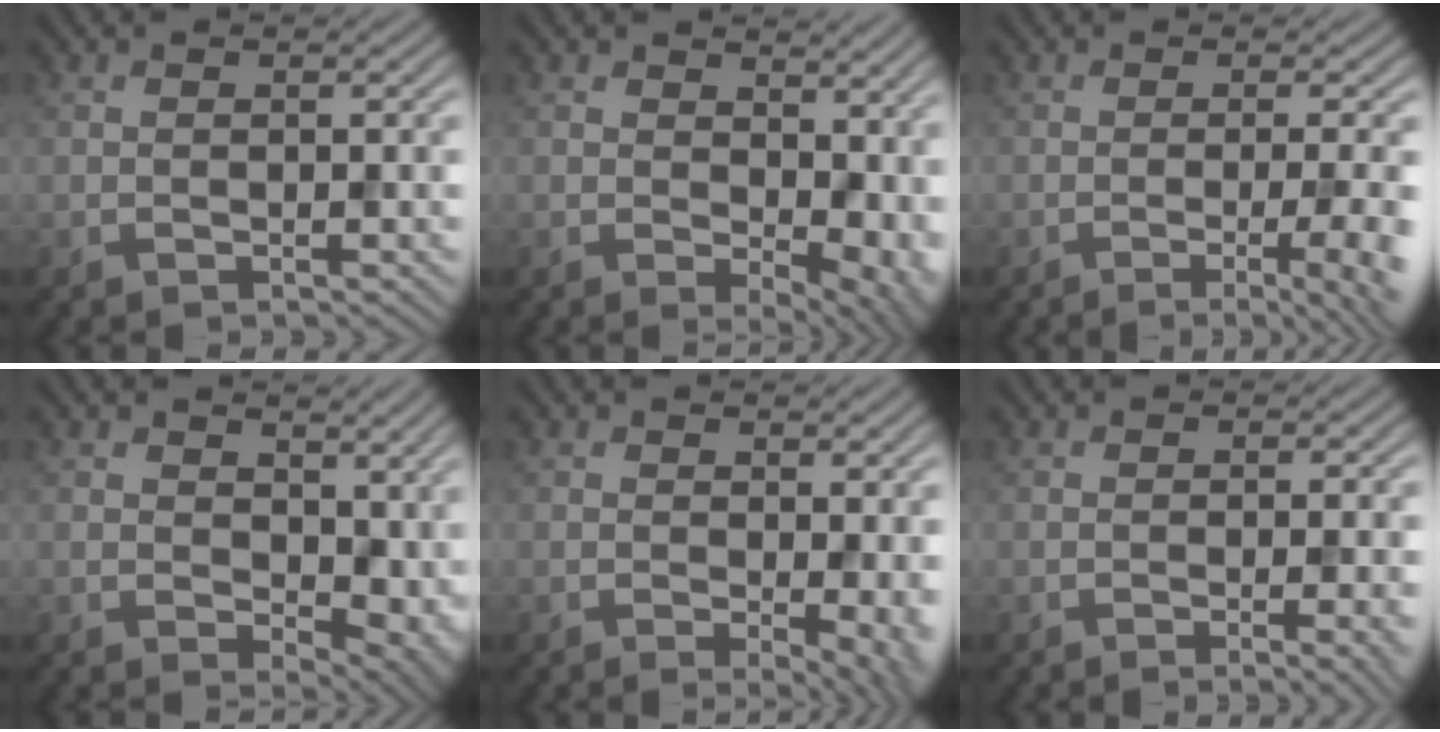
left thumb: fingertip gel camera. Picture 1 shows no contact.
{"total": 8.0, "force": [1.9, 4.9, 6.0], "torque": [-0.090, -0.016, 0.044]}
{"total": 6.4, "force": [-1.7, 1.3, 6.1], "torque": [-0.068, -0.002, -0.019]}
{"total": 8.1, "force": [2.2, 5.3, 5.7], "torque": [-0.101, -0.023, 0.053]}
{"total": 3.4, "force": [0.1, 0.8, 3.3], "torque": [-0.040, -0.006, 0.001]}
{"total": 2.3, "force": [-0.8, -0.2, 2.2], "torque": [-0.026, 0.003, -0.014]}